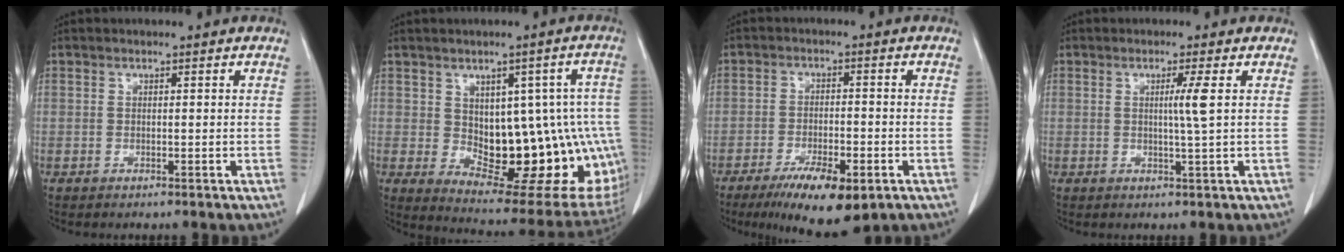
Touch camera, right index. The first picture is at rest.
{"total": 19.9, "force": [-1.9, 8.5, 17.9], "torque": [-0.150, 0.024, 0.006]}
{"total": 9.8, "force": [-5.8, 2.9, 7.4], "torque": [-0.120, -0.014, -0.086]}
{"total": 3.0, "force": [0.5, -1.0, 2.8], "torque": [-0.050, -0.007, 0.009]}